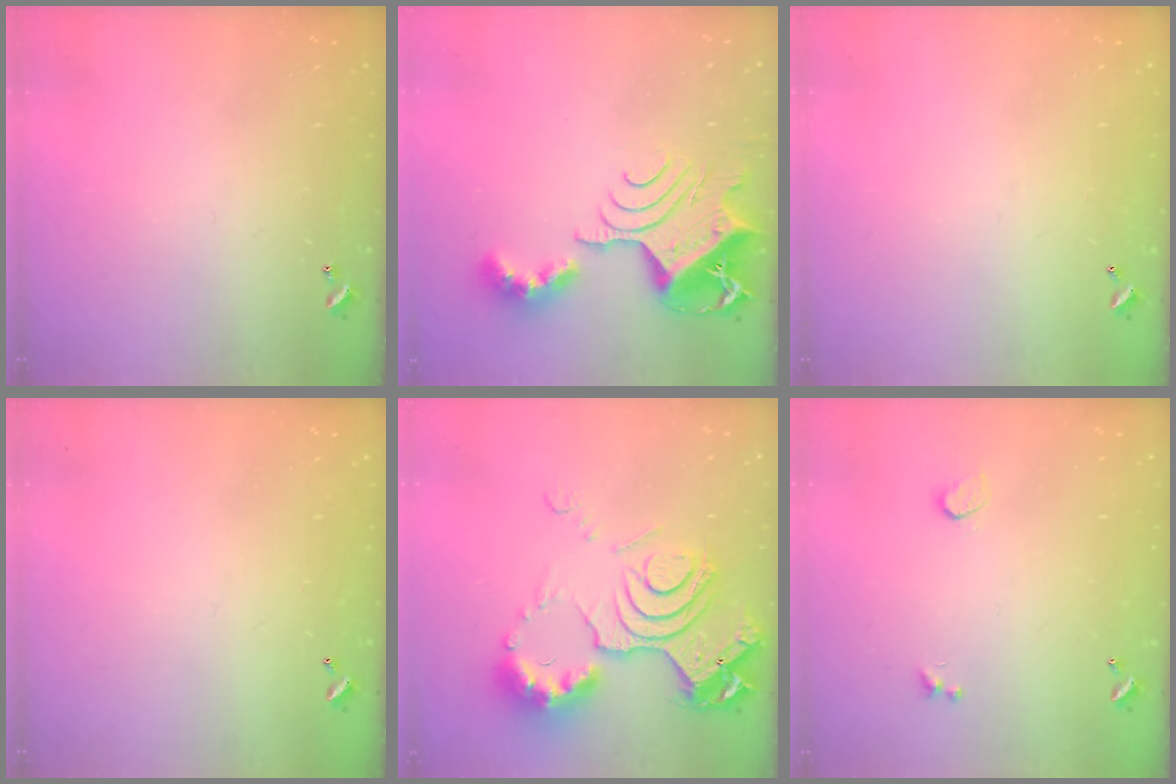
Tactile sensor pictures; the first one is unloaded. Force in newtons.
{"total": 15.4, "press": 15.3, "slide": 1.5}
{"total": 2.9, "press": 2.9, "slide": 0.1}
{"total": 2.7, "press": 2.7, "slide": 0.1}
{"total": 21.0, "press": 20.9, "slide": 2.1}
{"total": 0.7, "press": 0.5, "slide": 0.4}